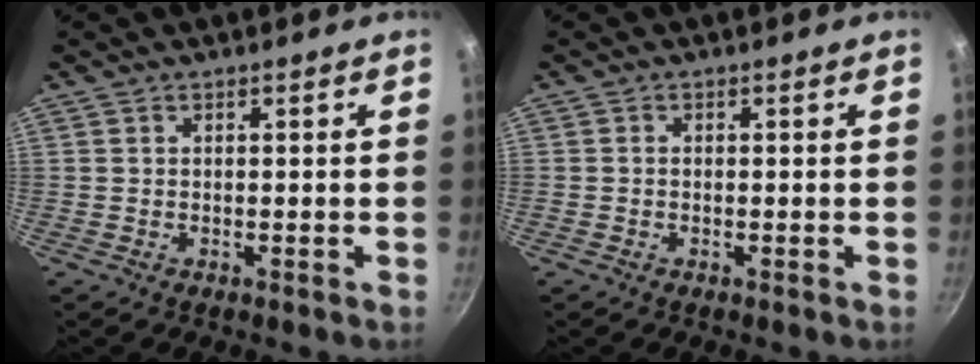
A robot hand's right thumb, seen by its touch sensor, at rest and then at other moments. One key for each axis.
{"total": 0.6, "fx": -0.1, "fy": 0.5, "fz": 0.3, "tx": -0.004, "ty": 0.003, "tz": -0.004}